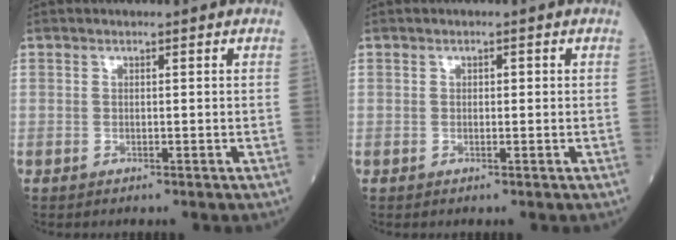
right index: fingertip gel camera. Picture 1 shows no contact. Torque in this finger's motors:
{"motor_torque": [0.12, 0.02, 0.05, 0.02]}